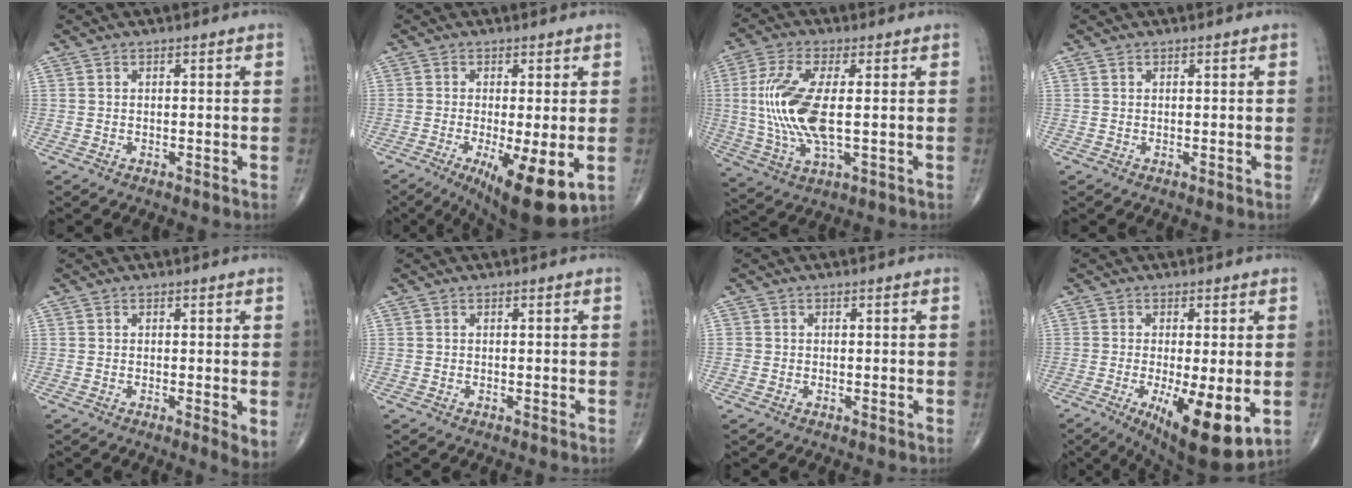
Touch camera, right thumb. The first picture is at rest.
{"total": 12.7, "force": [-3.8, 3.6, 11.5], "torque": [-0.181, -0.025, -0.050]}
{"total": 13.7, "force": [0.5, 5.1, 12.7], "torque": [-0.291, -0.005, 0.012]}
{"total": 0.0}
{"total": 2.9, "force": [-0.1, 0.8, 2.8], "torque": [-0.042, -0.011, -0.006]}
{"total": 0.0}
{"total": 0.7, "force": [-0.1, 0.7, 0.1], "torque": [0.004, 0.004, -0.003]}
{"total": 13.0, "force": [-3.4, 3.8, 11.9], "torque": [-0.186, -0.028, -0.043]}